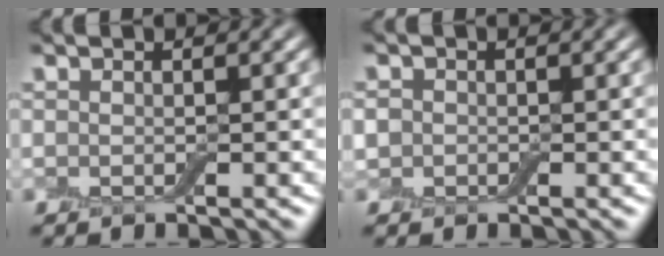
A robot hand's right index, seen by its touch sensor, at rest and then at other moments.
{"total": 1.4, "force": [-0.1, 1.3, 0.4], "torque": [-0.004, -0.003, -0.008]}